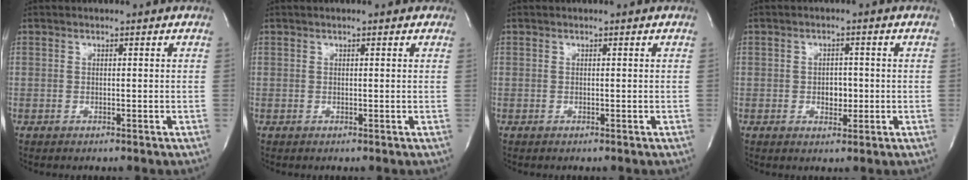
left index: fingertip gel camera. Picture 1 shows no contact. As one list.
[{"total": 1.3, "force": [0.8, 0.5, 0.9], "torque": [-0.015, 0.007, 0.006]}, {"total": 0.0}, {"total": 2.8, "force": [-0.4, 1.9, 2.0], "torque": [-0.027, 0.003, -0.003]}]